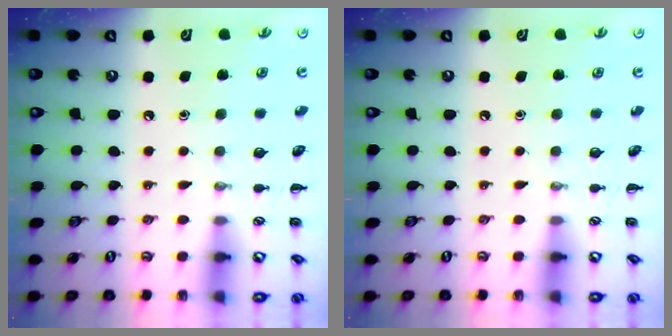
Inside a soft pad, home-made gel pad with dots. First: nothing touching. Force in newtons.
{"total": 0.0}